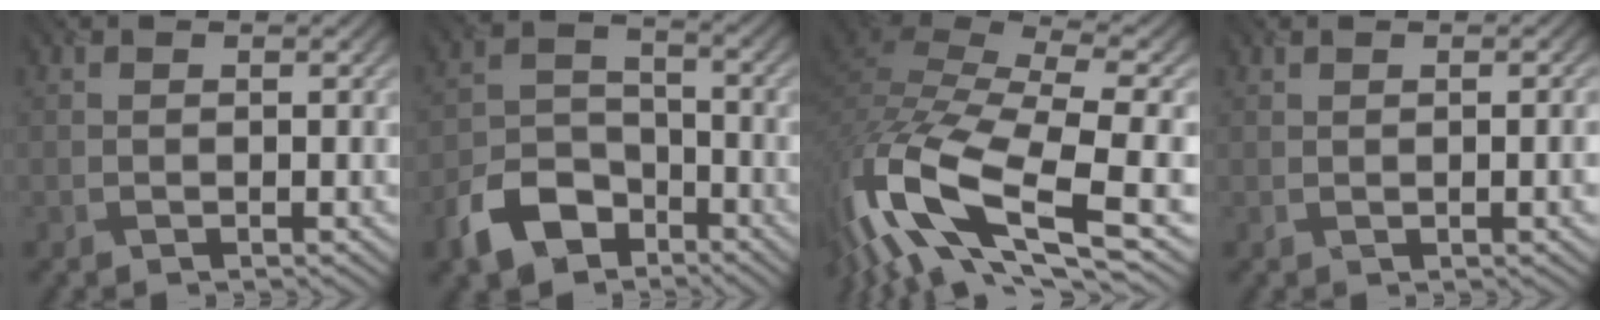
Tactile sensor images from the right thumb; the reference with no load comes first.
{"total": 9.1, "force": [-5.8, 5.6, 4.3], "torque": [-0.100, -0.012, -0.123]}
{"total": 17.2, "force": [-6.4, 6.2, 14.8], "torque": [-0.357, -0.011, -0.116]}
{"total": 1.4, "force": [0.0, 0.4, 1.4], "torque": [-0.016, -0.002, 0.000]}